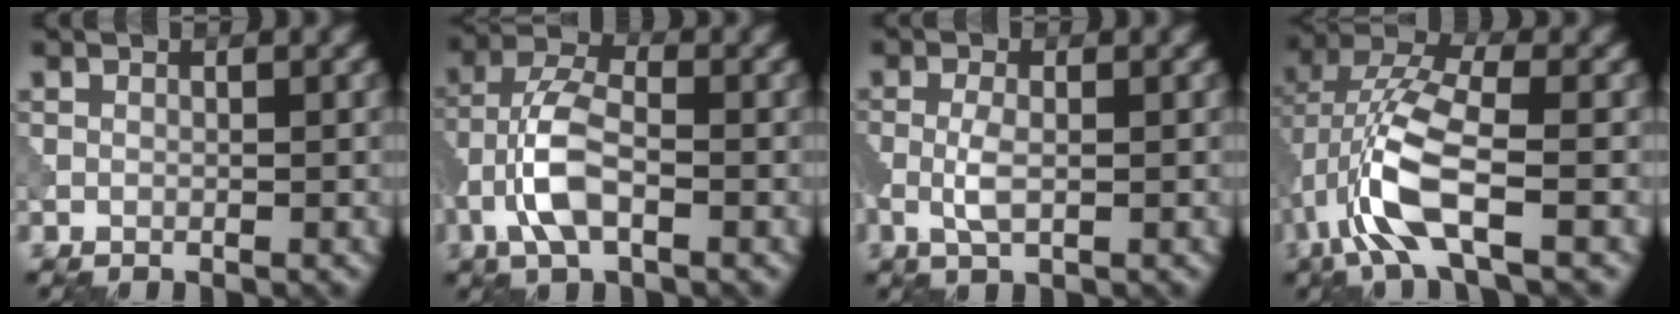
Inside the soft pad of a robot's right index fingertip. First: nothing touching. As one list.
[{"total": 5.2, "force": [-1.8, 2.3, 4.2], "torque": [-0.090, 0.010, -0.042]}, {"total": 2.1, "force": [-0.2, 0.8, 2.0], "torque": [-0.048, -0.003, -0.007]}, {"total": 8.2, "force": [-2.4, 3.0, 7.3], "torque": [-0.170, 0.013, -0.059]}]